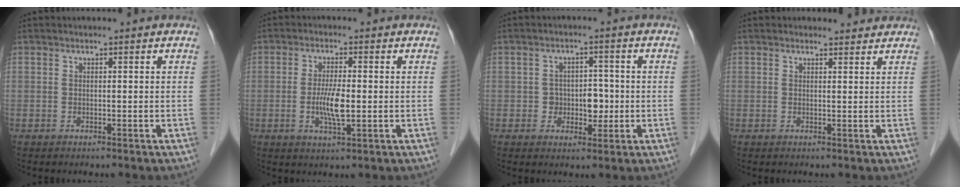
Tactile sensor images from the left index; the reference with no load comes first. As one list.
[{"total": 5.0, "force": [-0.7, 0.9, 4.8], "torque": [-0.101, -0.008, -0.012]}, {"total": 4.3, "force": [-0.6, 3.1, 2.9], "torque": [-0.037, 0.010, -0.005]}, {"total": 2.0, "force": [1.9, 0.6, -0.1], "torque": [-0.005, 0.001, 0.020]}]